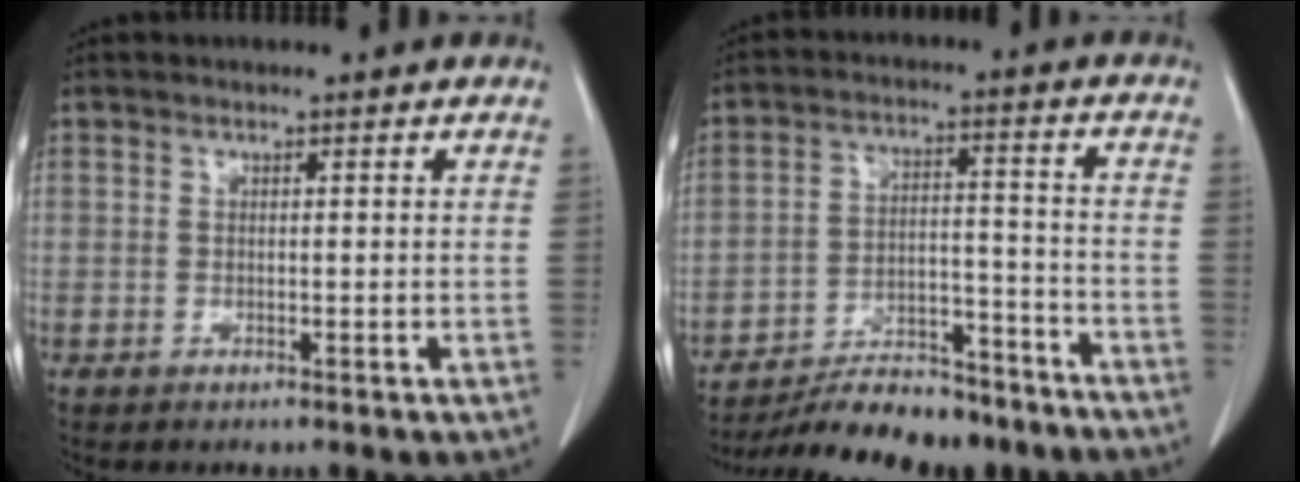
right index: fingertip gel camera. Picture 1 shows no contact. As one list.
[{"total": 14.7, "force": [-13.1, 4.0, 5.4], "torque": [-0.077, 0.019, -0.202]}]